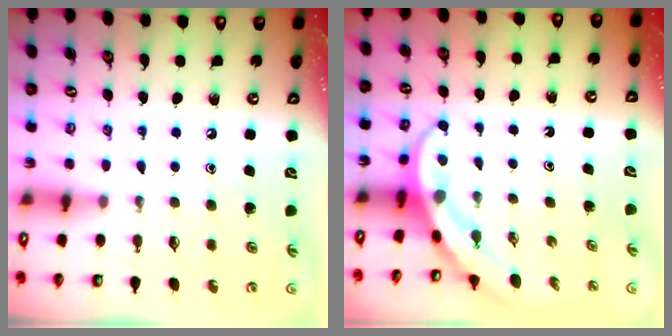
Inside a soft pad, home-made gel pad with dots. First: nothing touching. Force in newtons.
{"total": 4.0, "press": 4.0, "slide": 0.4}